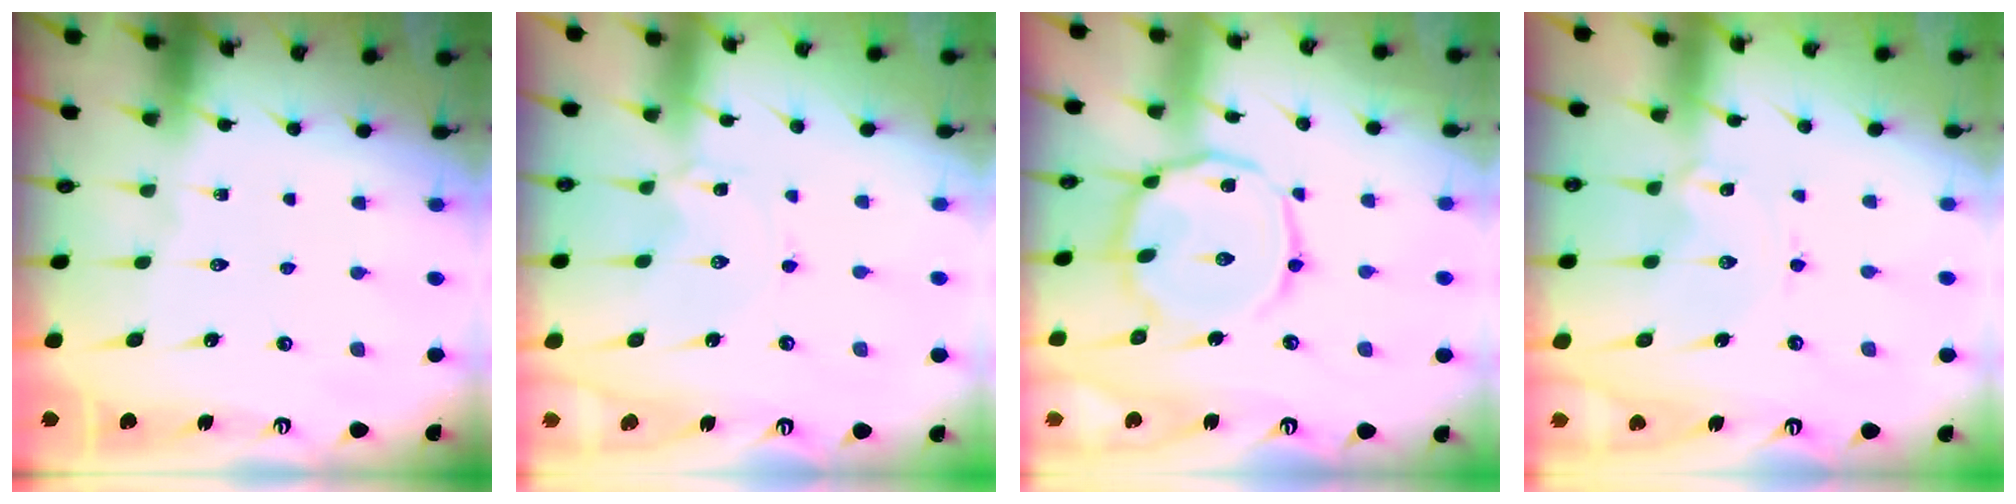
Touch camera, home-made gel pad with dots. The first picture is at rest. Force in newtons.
{"total": 1.8, "press": 1.8, "slide": 0.3}
{"total": 13.6, "press": 13.5, "slide": 1.1}
{"total": 0.0}